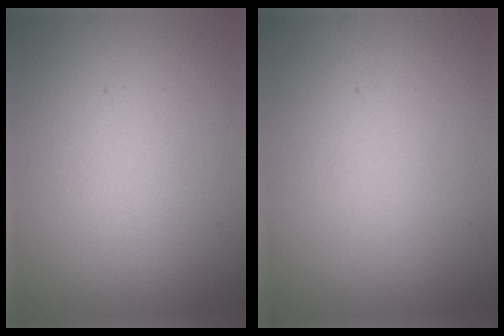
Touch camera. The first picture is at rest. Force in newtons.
{"total": 0.0}